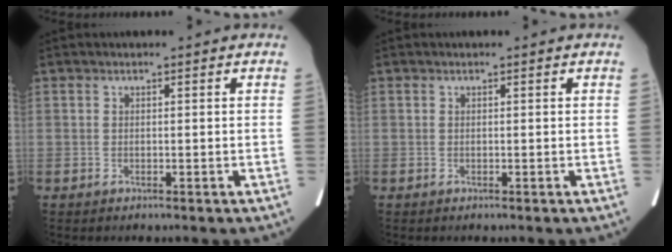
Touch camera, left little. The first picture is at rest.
{"total": 0.0}